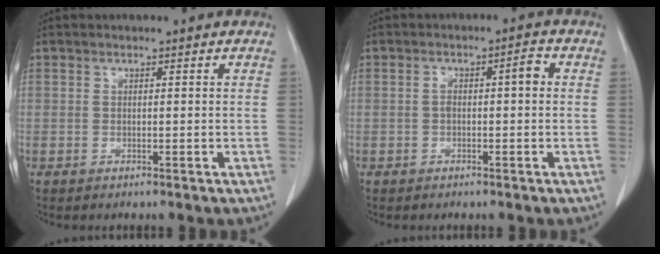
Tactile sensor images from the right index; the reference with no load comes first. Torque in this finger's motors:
{"motor_torque": [0.35, 0.00, 0.09, 0.04]}